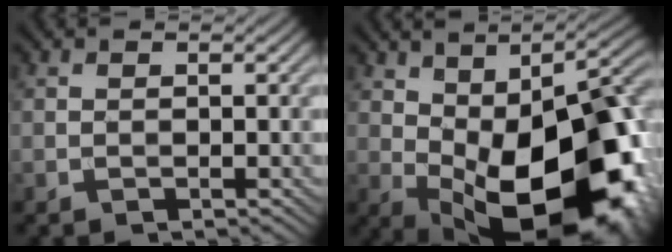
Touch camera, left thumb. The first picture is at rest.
{"total": 20.9, "force": [-4.1, 11.4, 17.0], "torque": [-0.229, -0.028, -0.031]}